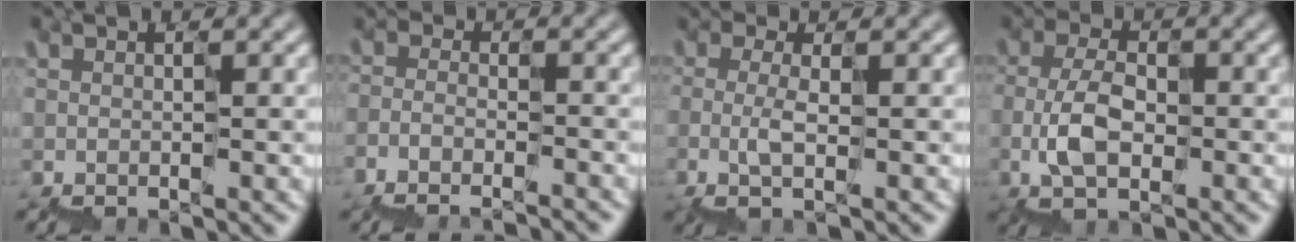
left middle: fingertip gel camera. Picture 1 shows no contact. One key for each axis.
{"total": 4.8, "fx": -4.6, "fy": 1.1, "fz": 0.8, "tx": -0.013, "ty": 0.007, "tz": -0.068}
{"total": 1.2, "fx": -0.4, "fy": 0.4, "fz": 1.0, "tx": -0.028, "ty": 0.007, "tz": -0.005}
{"total": 2.8, "fx": -1.0, "fy": 1.7, "fz": 2.0, "tx": -0.049, "ty": 0.017, "tz": -0.014}